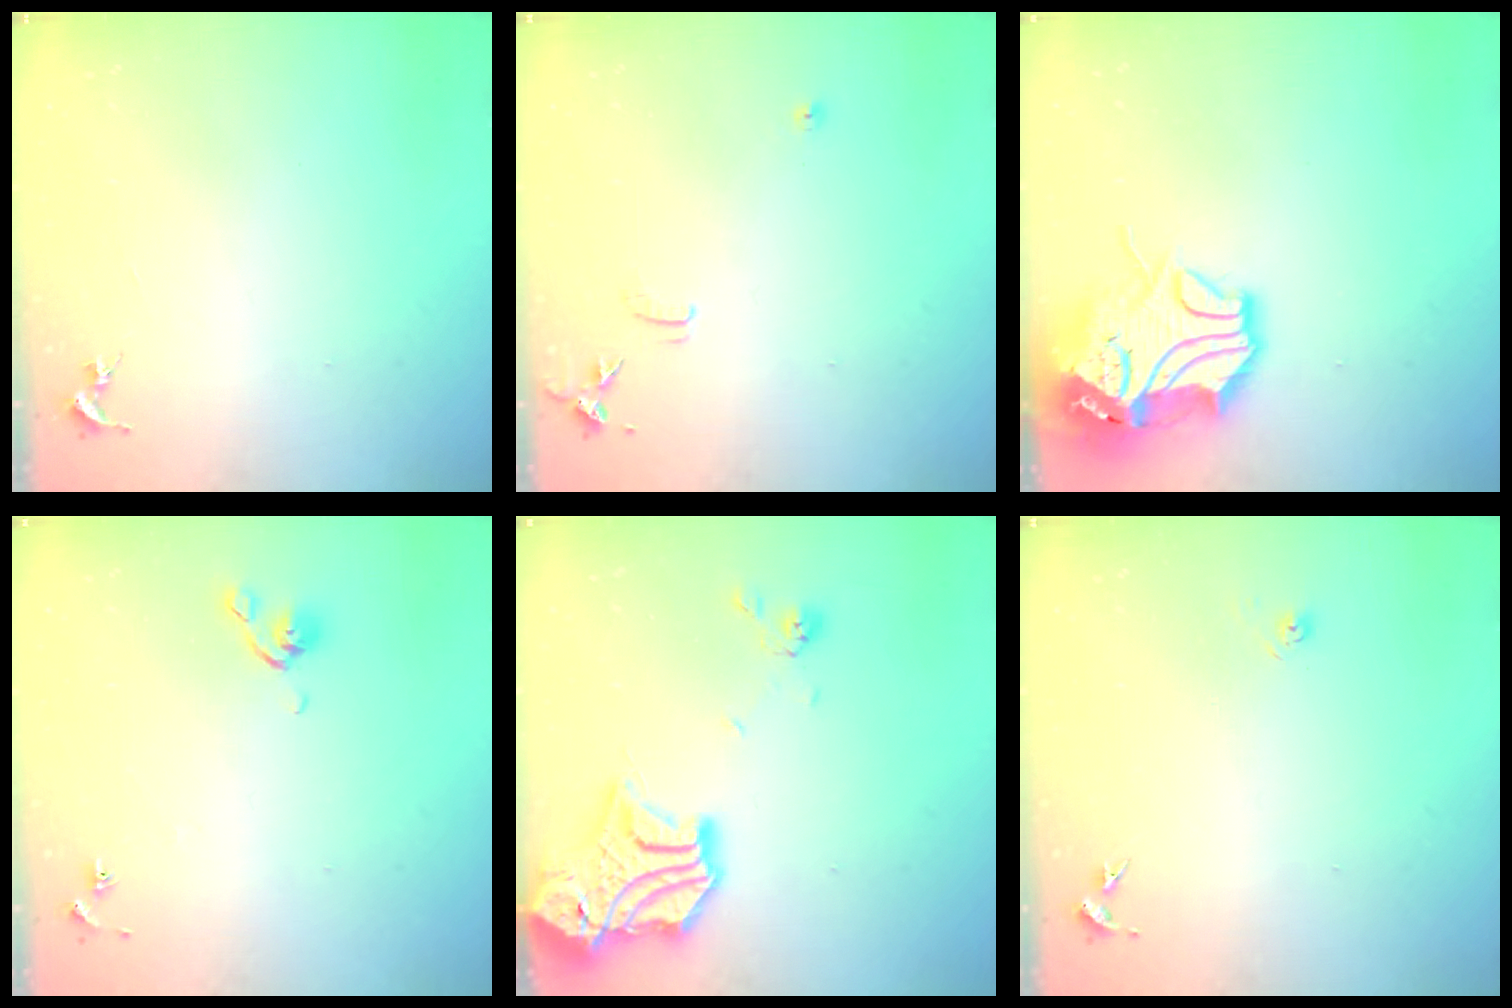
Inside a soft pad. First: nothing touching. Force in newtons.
{"total": 7.0, "press": 7.0, "slide": 0.6}
{"total": 15.5, "press": 15.3, "slide": 2.3}
{"total": 5.2, "press": 5.1, "slide": 1.0}
{"total": 18.4, "press": 18.3, "slide": 2.2}
{"total": 3.3, "press": 3.2, "slide": 0.8}